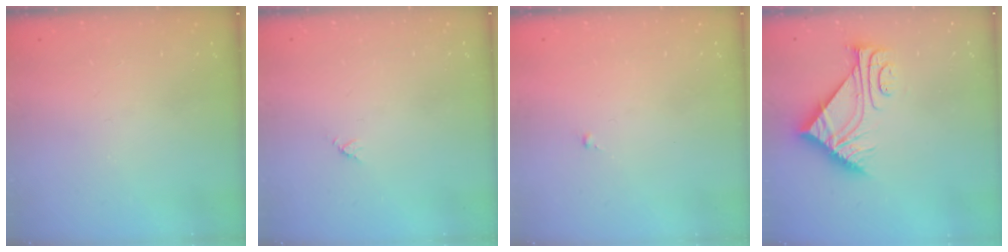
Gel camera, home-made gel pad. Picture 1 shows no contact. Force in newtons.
{"total": 2.9, "press": 2.9, "slide": 0.3}
{"total": 0.0}
{"total": 9.0, "press": 9.0, "slide": 0.1}